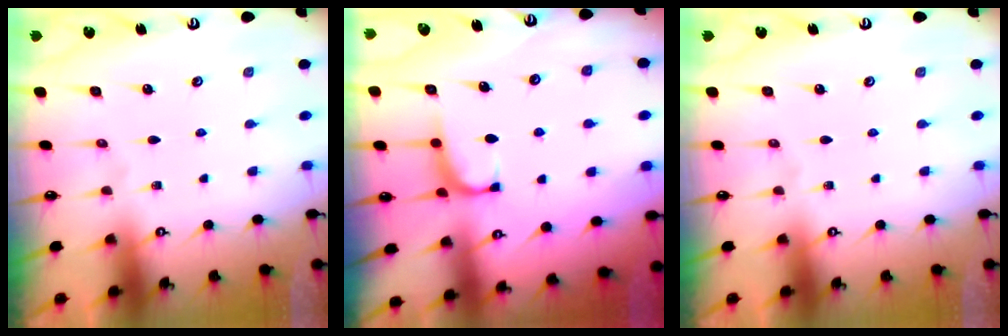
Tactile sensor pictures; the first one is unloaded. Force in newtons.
{"total": 0.8, "press": 0.6, "slide": 0.6}
{"total": 0.0}